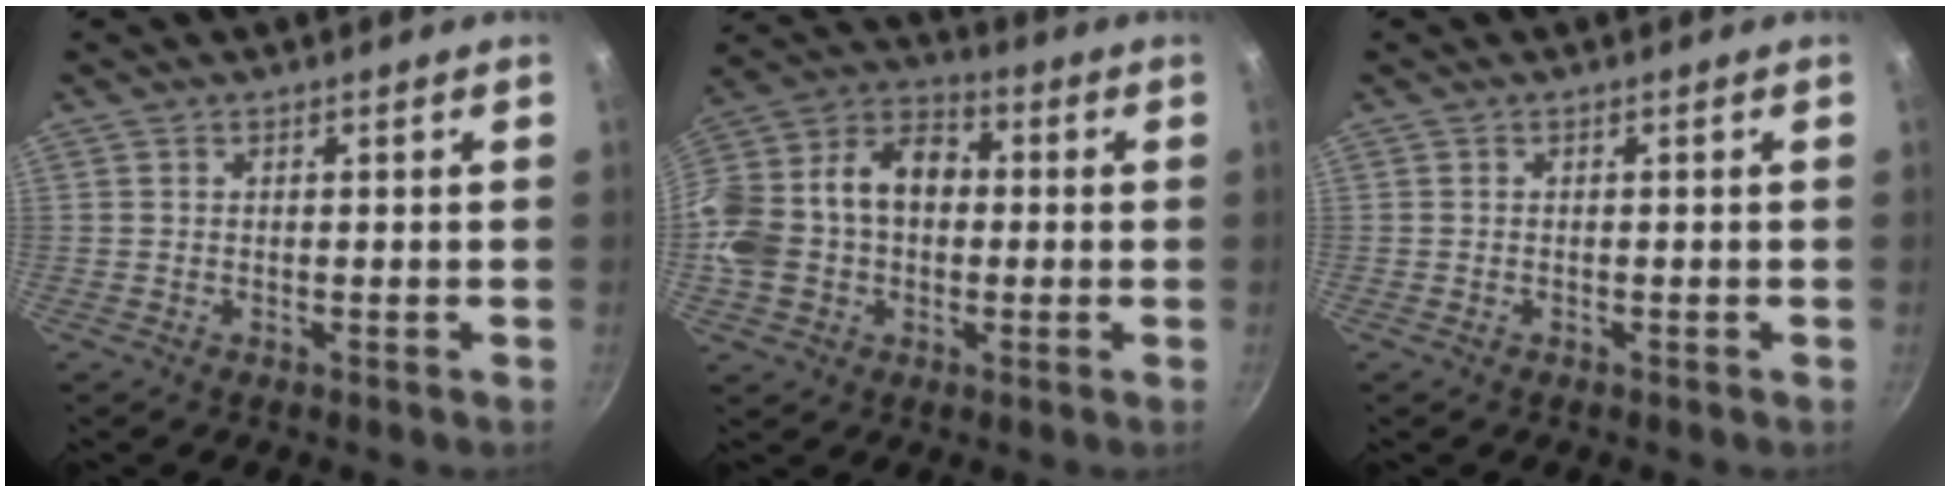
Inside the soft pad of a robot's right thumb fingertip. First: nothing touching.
{"total": 19.8, "force": [-0.4, 14.7, 13.2], "torque": [-0.238, 0.062, -0.018]}
{"total": 0.0}